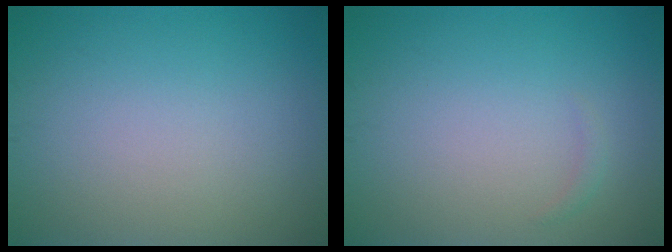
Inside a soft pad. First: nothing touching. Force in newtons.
{"total": 0.5, "press": 0.5, "slide": 0.0}